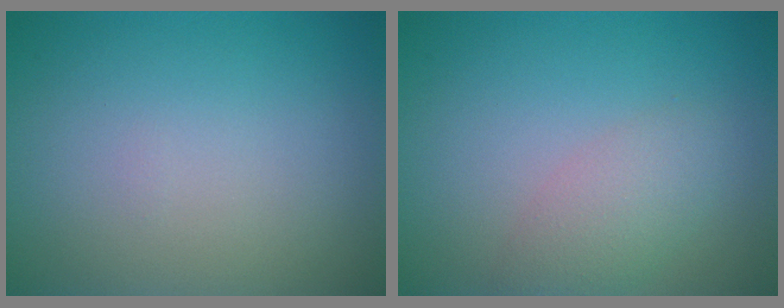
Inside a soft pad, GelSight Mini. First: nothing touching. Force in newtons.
{"total": 2.7, "press": 2.7, "slide": 0.1}